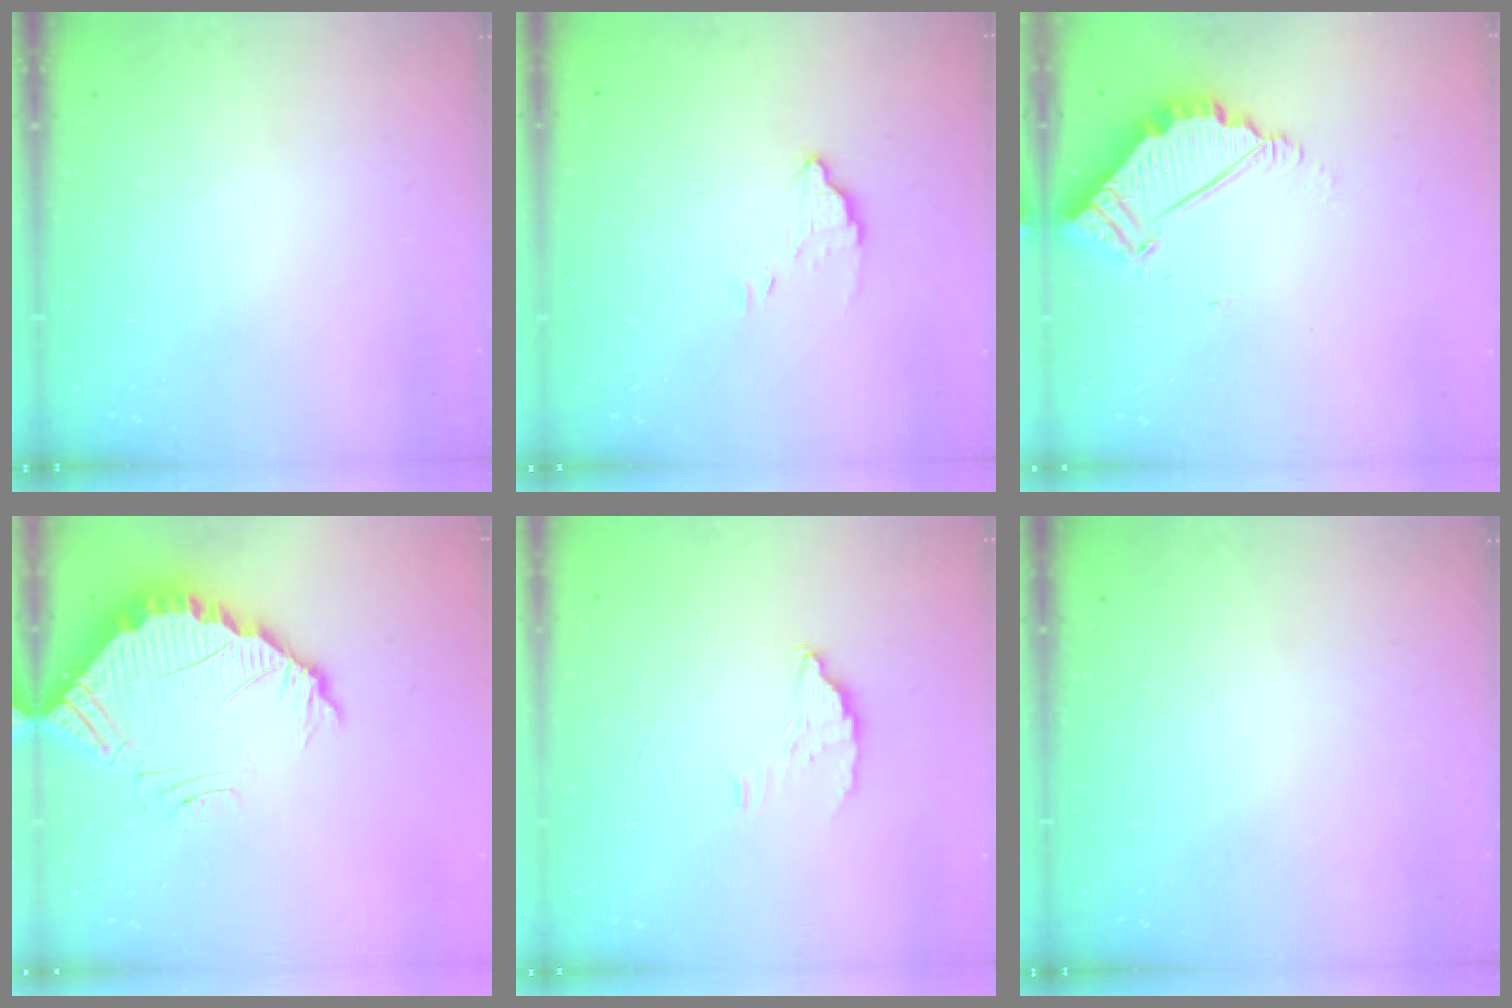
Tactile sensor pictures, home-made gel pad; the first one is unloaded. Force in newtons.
{"total": 2.6, "press": 2.6, "slide": 0.0}
{"total": 4.1, "press": 4.1, "slide": 0.2}
{"total": 4.6, "press": 4.6, "slide": 0.3}
{"total": 3.6, "press": 3.6, "slide": 0.3}
{"total": 0.0}